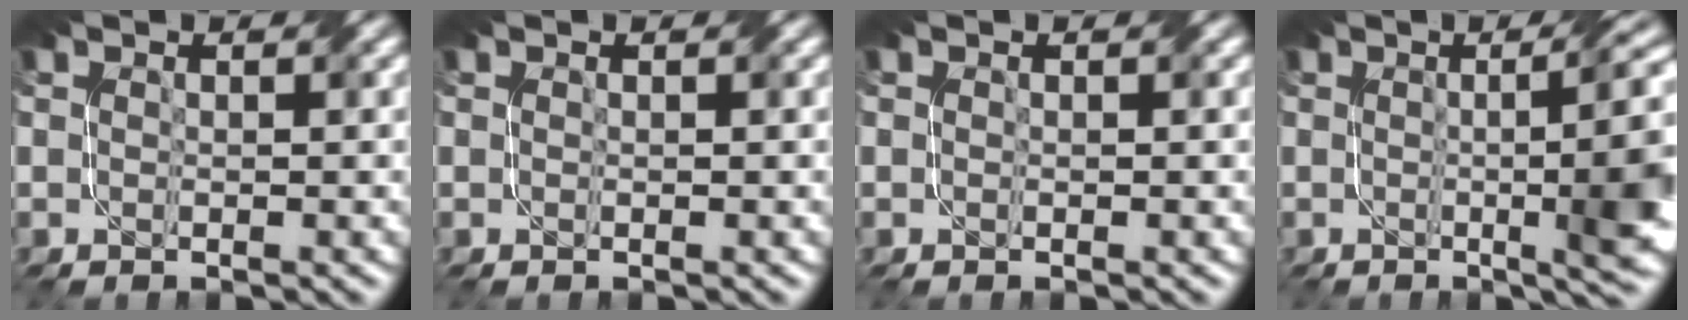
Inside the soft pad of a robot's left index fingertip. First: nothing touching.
{"total": 0.0}
{"total": 0.0}
{"total": 11.0, "force": [0.5, 3.2, 10.5], "torque": [-0.087, 0.016, -0.003]}